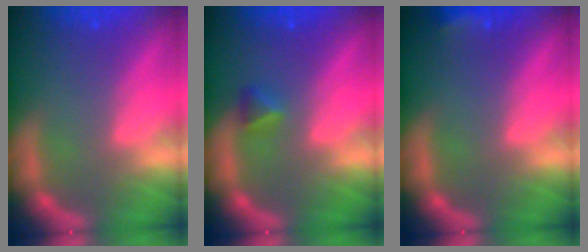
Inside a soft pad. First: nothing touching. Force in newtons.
{"total": 1.4}
{"total": 1.9}